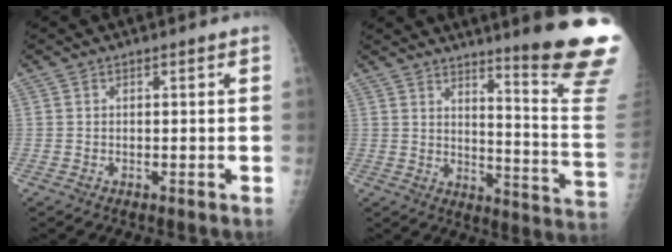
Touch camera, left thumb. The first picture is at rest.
{"total": 19.3, "force": [14.4, -0.1, 12.8], "torque": [-0.143, -0.141, 0.186]}